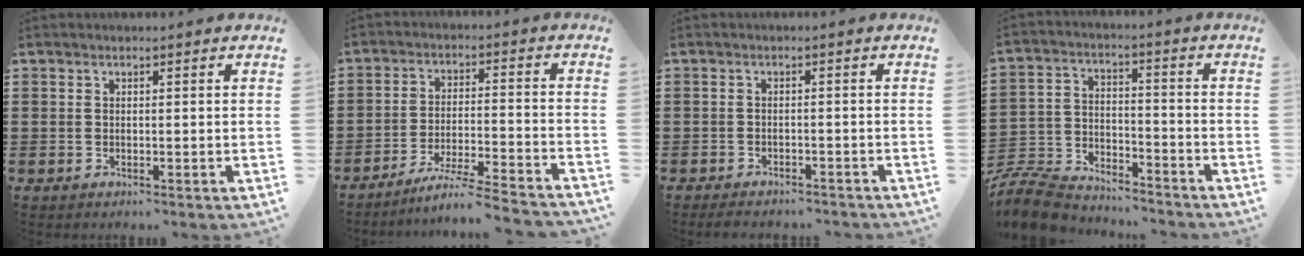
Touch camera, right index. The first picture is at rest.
{"total": 6.3, "force": [-5.7, -0.5, 2.7], "torque": [-0.056, -0.013, -0.111]}
{"total": 1.8, "force": [-1.8, 0.3, 0.1], "torque": [-0.008, 0.001, -0.038]}
{"total": 8.7, "force": [-8.3, 2.1, 1.6], "torque": [-0.052, 0.013, -0.170]}